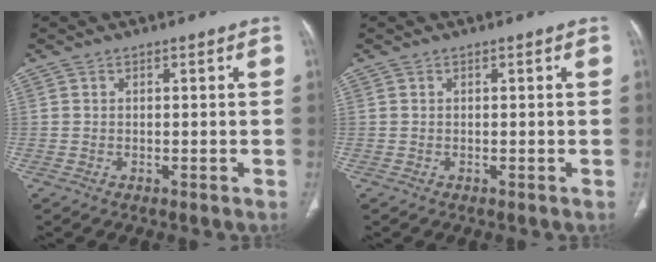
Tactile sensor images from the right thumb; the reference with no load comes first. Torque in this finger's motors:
{"motor_torque": [0.01, 0.01, -0.07, 0.07, 0.00]}